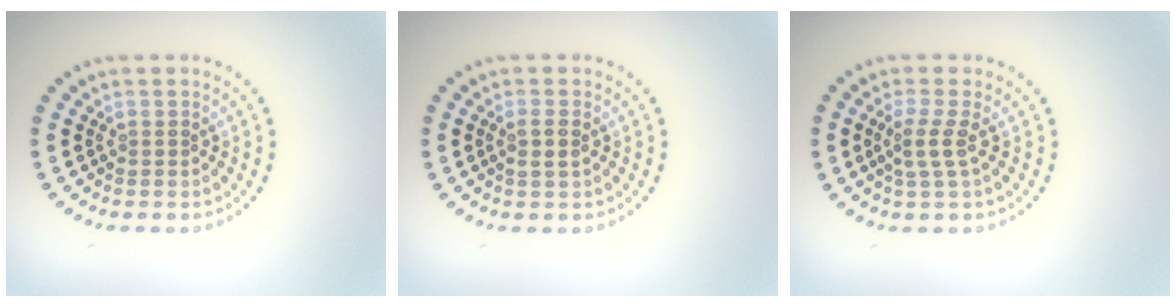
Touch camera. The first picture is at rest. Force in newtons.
{"total": 1.3, "press": 1.1, "slide": 0.6}
{"total": 2.0, "press": 1.6, "slide": 1.3}